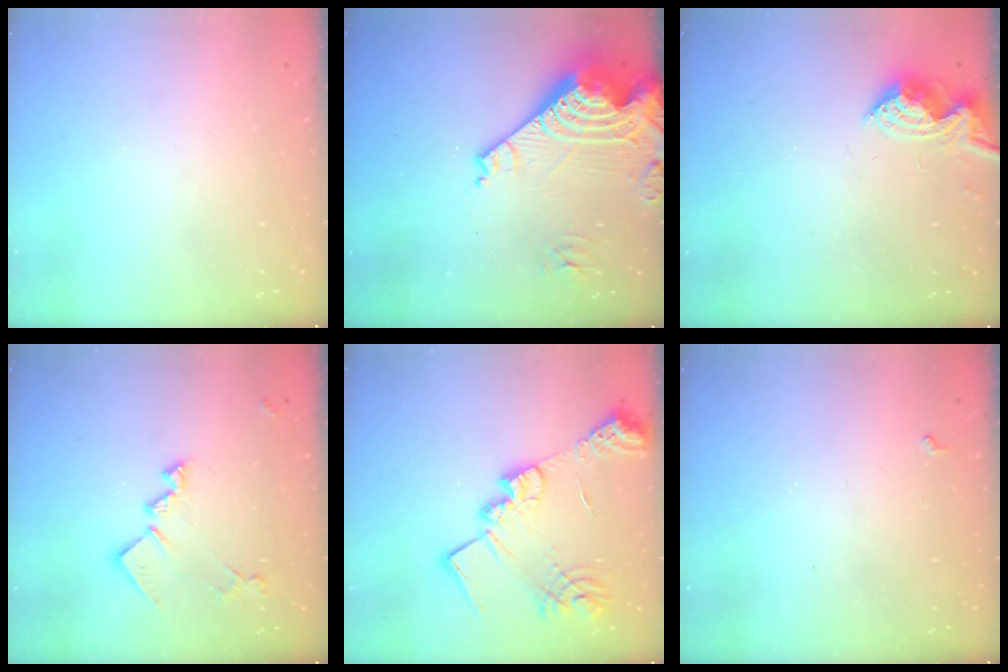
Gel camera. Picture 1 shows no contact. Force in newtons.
{"total": 15.7, "press": 15.7, "slide": 1.4}
{"total": 9.0, "press": 9.0, "slide": 0.3}
{"total": 13.5, "press": 13.5, "slide": 0.6}
{"total": 18.9, "press": 18.8, "slide": 1.5}
{"total": 2.9, "press": 2.9, "slide": 0.4}